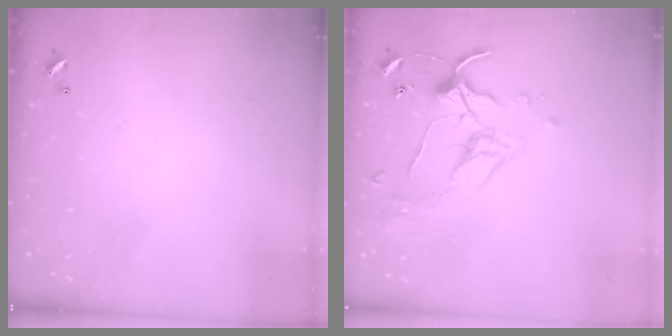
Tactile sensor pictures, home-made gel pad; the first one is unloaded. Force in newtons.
{"total": 3.9, "press": 3.8, "slide": 0.5}